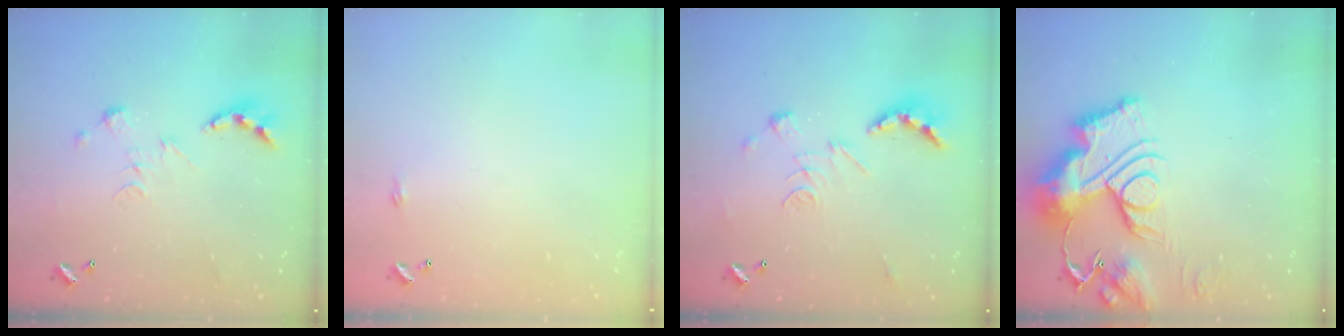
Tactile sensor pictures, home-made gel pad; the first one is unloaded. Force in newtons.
{"total": 2.2, "press": 2.1, "slide": 0.4}
{"total": 2.5, "press": 2.0, "slide": 1.5}
{"total": 17.9, "press": 17.8, "slide": 1.9}